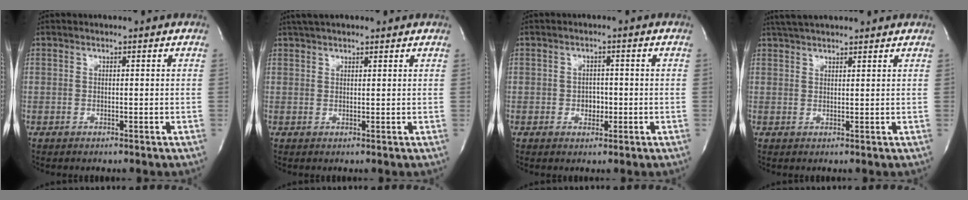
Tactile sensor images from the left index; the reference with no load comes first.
{"total": 5.0, "force": [4.1, 1.1, 2.6], "torque": [-0.043, 0.034, 0.069]}
{"total": 2.2, "force": [-0.5, 1.7, 1.3], "torque": [-0.016, 0.003, -0.007]}
{"total": 8.1, "force": [7.2, 1.2, 3.5], "torque": [-0.061, 0.037, 0.109]}